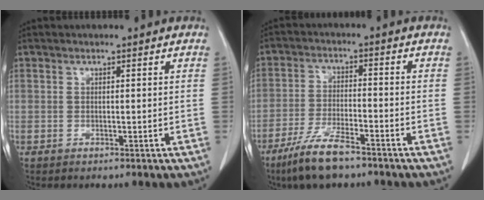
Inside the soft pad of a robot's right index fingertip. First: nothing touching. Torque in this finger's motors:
{"motor_torque": [0.65, -0.70, 0.33, 0.13]}